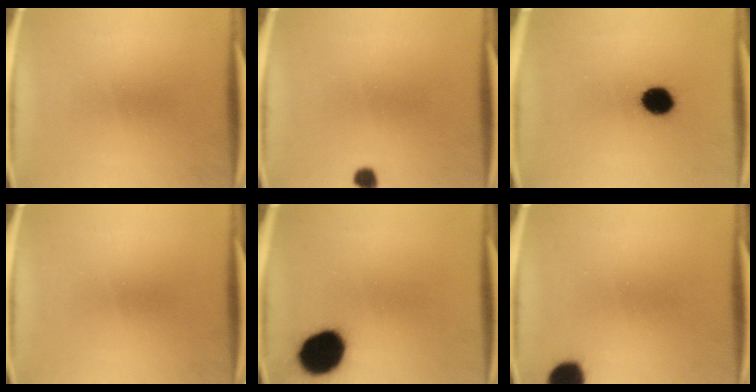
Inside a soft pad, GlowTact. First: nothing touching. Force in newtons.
{"total": 2.0}
{"total": 8.2}
{"total": 0.0}
{"total": 14.9}
{"total": 6.5}